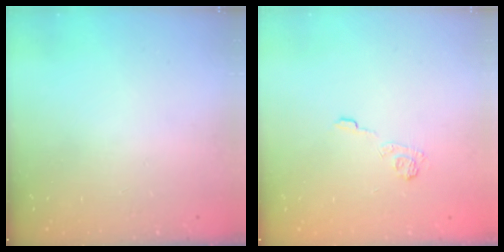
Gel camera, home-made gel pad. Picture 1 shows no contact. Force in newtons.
{"total": 5.5, "press": 5.3, "slide": 1.3}